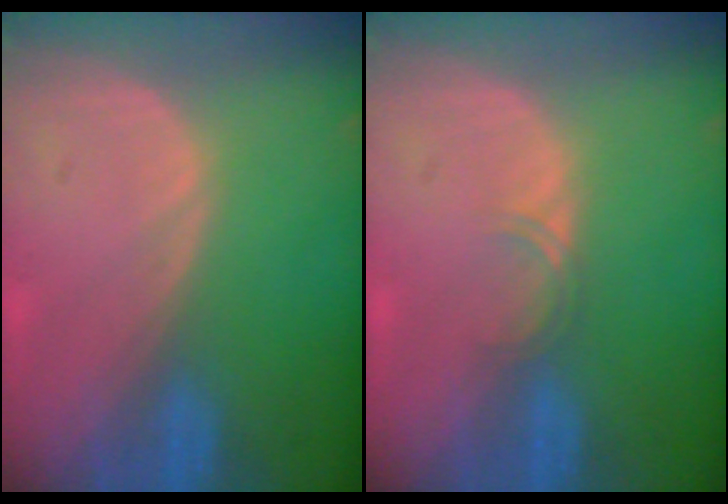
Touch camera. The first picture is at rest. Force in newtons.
{"total": 1.4, "press": 1.4, "slide": 0.2}